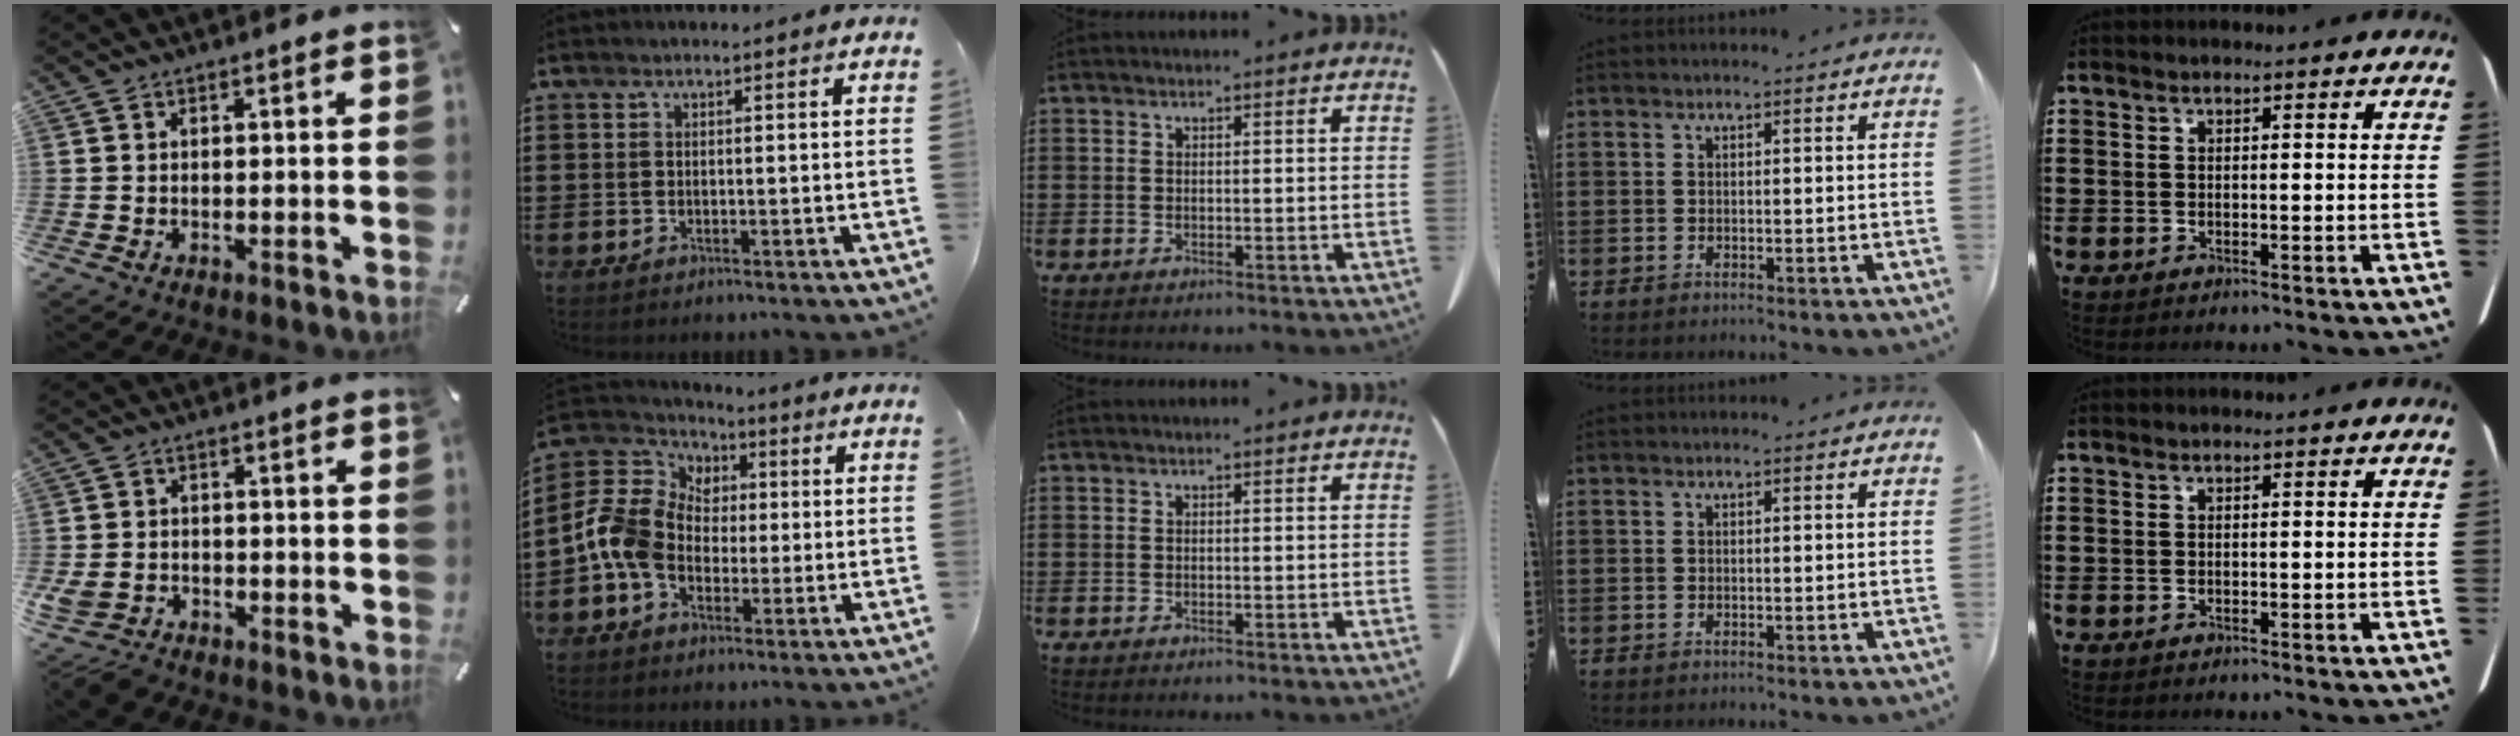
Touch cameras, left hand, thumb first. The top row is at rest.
{"thumb": {"total": 4.7, "force": [-3.0, 3.0, 1.9], "torque": [-0.058, 0.008, -0.063]}, "index": {"total": 10.7, "force": [-1.3, 8.9, 5.8], "torque": [-0.169, 0.010, -0.033]}}